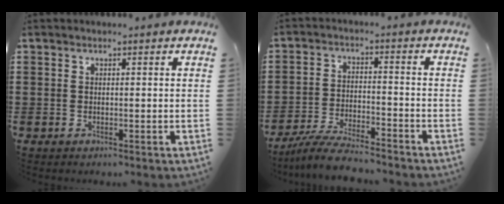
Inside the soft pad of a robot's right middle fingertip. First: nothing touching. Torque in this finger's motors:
{"motor_torque": [1.29, -0.85, 0.24, 0.04]}